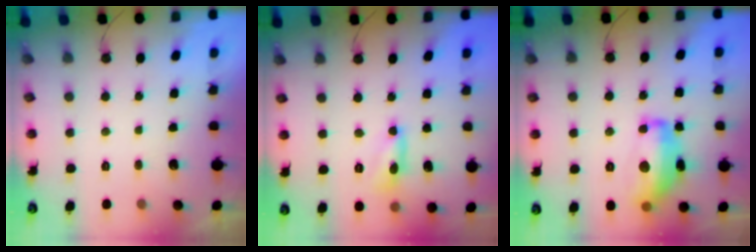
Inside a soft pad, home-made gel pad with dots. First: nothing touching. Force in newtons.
{"total": 4.2, "press": 4.2, "slide": 0.3}
{"total": 15.3, "press": 15.2, "slide": 1.3}